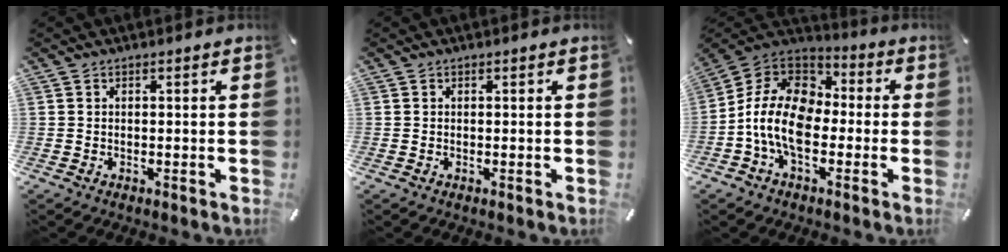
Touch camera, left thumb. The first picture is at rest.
{"total": 0.0}
{"total": 14.0, "force": [-4.7, 9.2, 9.5], "torque": [-0.207, 0.025, -0.091]}